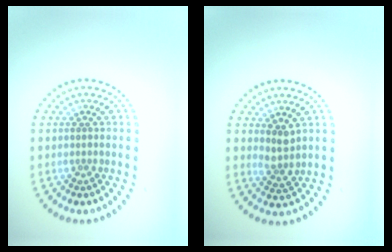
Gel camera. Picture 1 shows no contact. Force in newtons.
{"total": 1.9, "press": 1.4, "slide": 1.2}